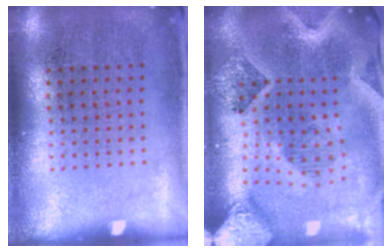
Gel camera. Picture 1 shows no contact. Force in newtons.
{"total": 4.2, "press": 3.2, "slide": 2.6}